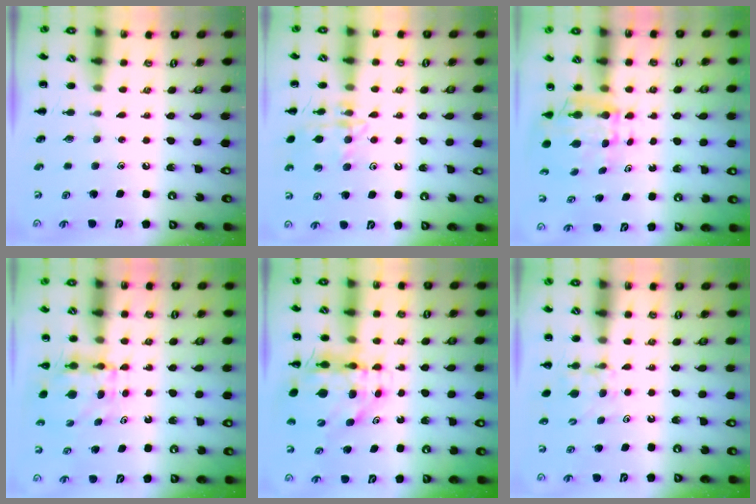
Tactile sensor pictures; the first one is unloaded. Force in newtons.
{"total": 12.9, "press": 12.9, "slide": 0.8}
{"total": 6.7, "press": 6.6, "slide": 1.0}
{"total": 3.9, "press": 3.9, "slide": 0.3}
{"total": 7.4, "press": 7.0, "slide": 2.2}
{"total": 4.2, "press": 4.0, "slide": 1.5}